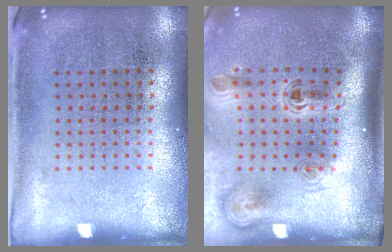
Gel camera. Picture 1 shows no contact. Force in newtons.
{"total": 2.3, "press": 1.5, "slide": 1.7}